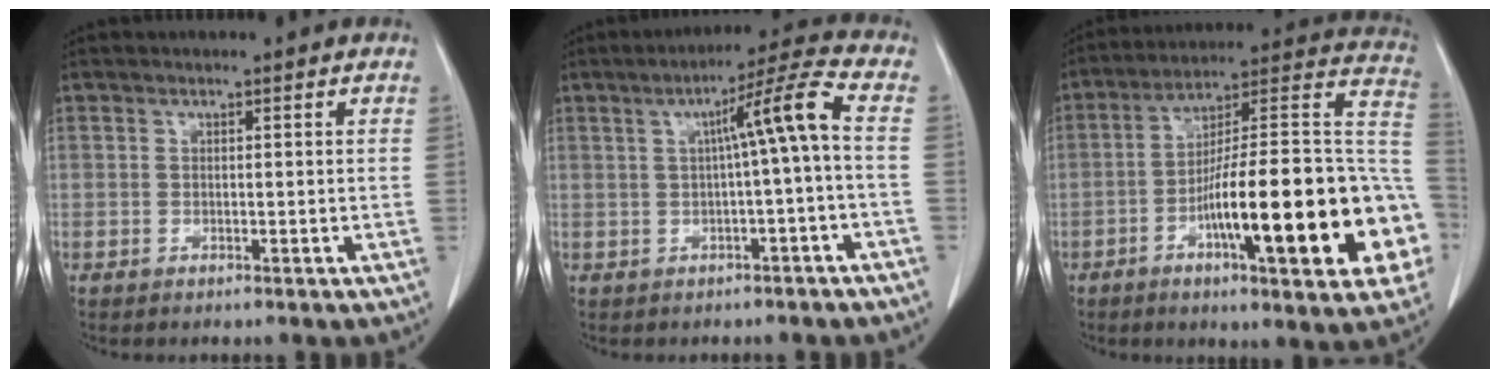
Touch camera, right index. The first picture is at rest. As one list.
[{"total": 7.8, "force": [0.0, -0.4, 7.8], "torque": [-0.120, 0.023, 0.001]}, {"total": 28.4, "force": [-7.8, 4.3, 26.9], "torque": [-0.314, 0.010, -0.120]}]